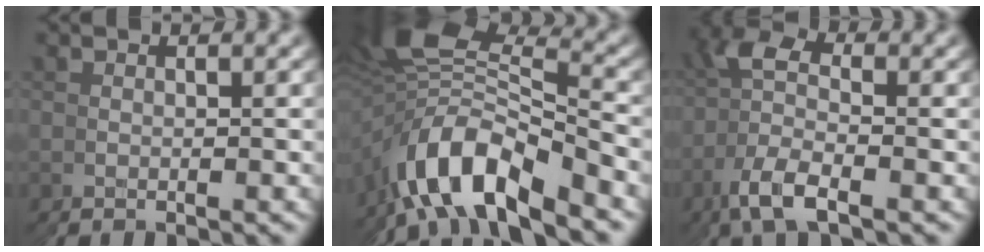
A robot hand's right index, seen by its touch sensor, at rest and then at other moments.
{"total": 10.1, "force": [-2.3, 6.2, 7.7], "torque": [-0.162, -0.030, -0.025]}
{"total": 5.8, "force": [0.9, 3.8, 4.4], "torque": [-0.110, -0.014, 0.018]}